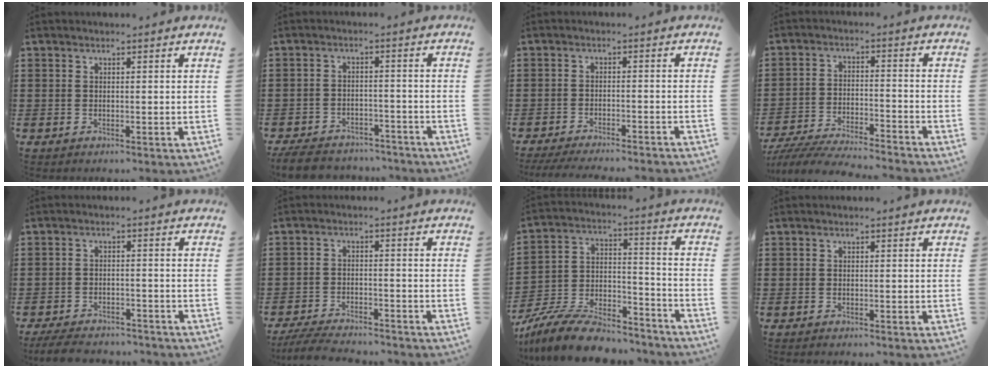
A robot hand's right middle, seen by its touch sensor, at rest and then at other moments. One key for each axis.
{"total": 5.2, "fx": -5.0, "fy": 1.0, "fz": 1.0, "tx": -0.027, "ty": 0.008, "tz": -0.103}
{"total": 3.5, "fx": -3.3, "fy": -0.1, "fz": 1.0, "tx": -0.022, "ty": -0.004, "tz": -0.067}
{"total": 6.1, "fx": -5.9, "fy": 0.3, "fz": 1.5, "tx": -0.033, "ty": -0.002, "tz": -0.117}
{"total": 4.5, "fx": -4.3, "fy": 0.8, "fz": 0.9, "tx": -0.021, "ty": 0.005, "tz": -0.088}
{"total": 4.8, "fx": -4.6, "fy": 0.5, "fz": 1.3, "tx": -0.033, "ty": -0.003, "tz": -0.095}
{"total": 11.7, "fx": -10.6, "fy": 2.3, "fz": 4.4, "tx": -0.085, "ty": 0.028, "tz": -0.211}
{"total": 0.6, "fx": -0.6, "fy": 0.0, "fz": 0.0, "tx": -0.001, "ty": 0.000, "tz": -0.013}